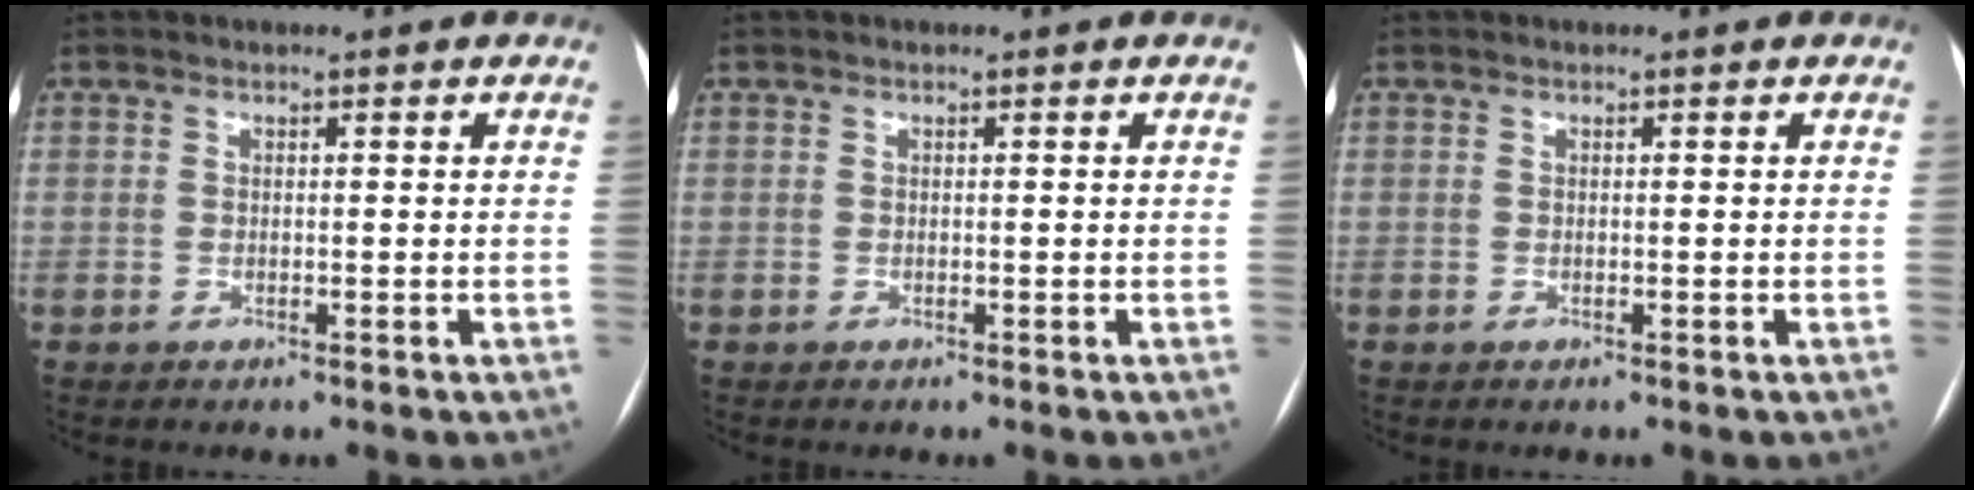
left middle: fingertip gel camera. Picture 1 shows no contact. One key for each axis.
{"total": 0.0}
{"total": 0.0}